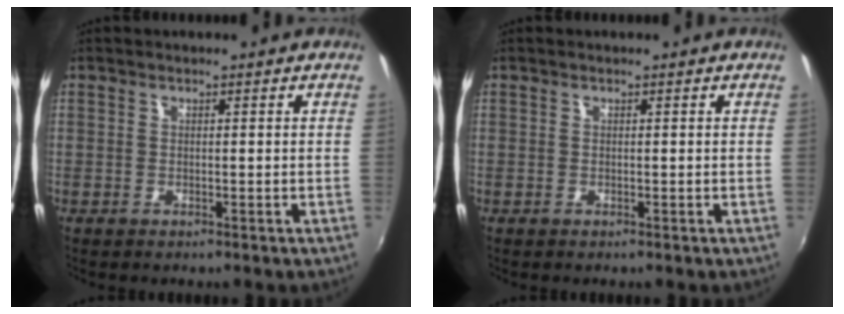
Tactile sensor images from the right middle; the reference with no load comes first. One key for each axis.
{"total": 0.0}